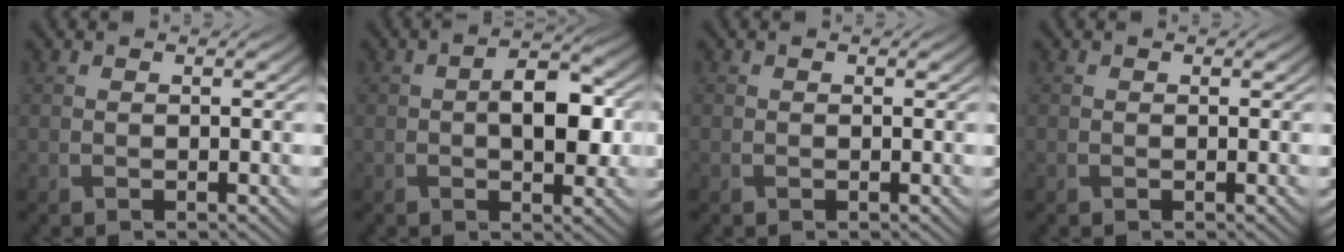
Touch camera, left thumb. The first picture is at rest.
{"total": 5.7, "force": [0.2, 3.0, 4.9], "torque": [-0.079, -0.004, 0.004]}
{"total": 0.0}
{"total": 0.0}